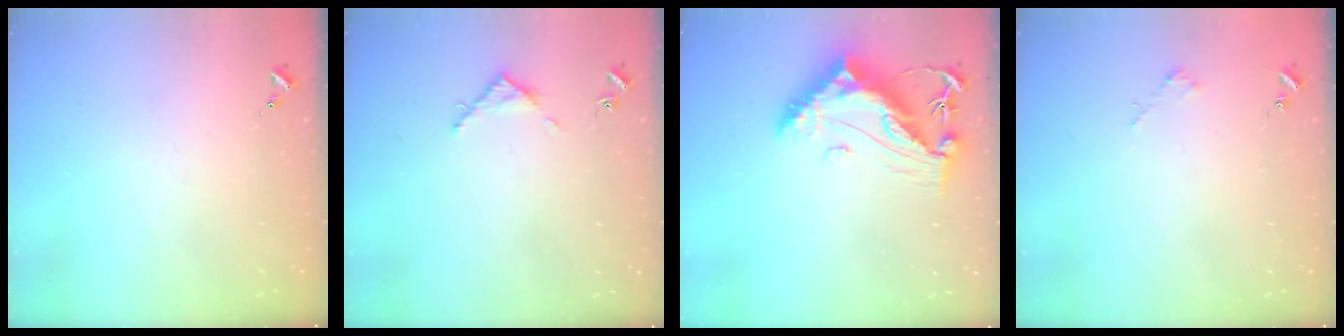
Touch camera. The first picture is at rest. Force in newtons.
{"total": 4.0, "press": 4.0, "slide": 0.5}
{"total": 13.5, "press": 13.4, "slide": 1.3}
{"total": 1.8, "press": 1.8, "slide": 0.2}